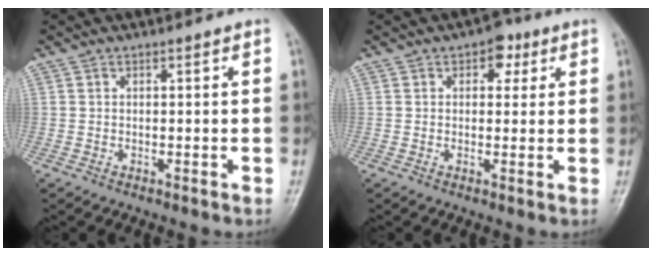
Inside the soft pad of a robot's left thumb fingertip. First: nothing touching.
{"total": 3.7, "force": [1.6, 2.4, 2.3], "torque": [-0.005, 0.001, 0.015]}